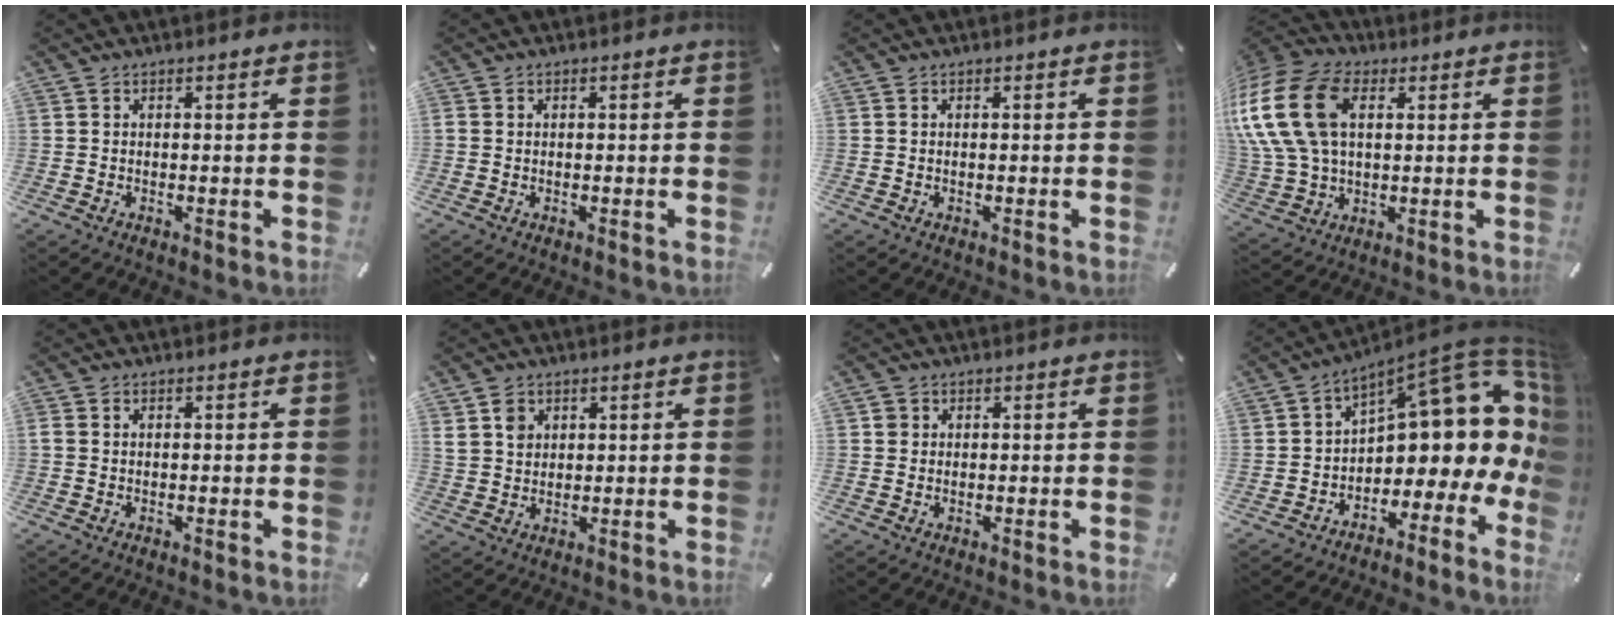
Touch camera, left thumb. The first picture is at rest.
{"total": 0.7, "force": [-0.1, 0.6, 0.4], "torque": [-0.007, 0.004, -0.003]}
{"total": 0.0}
{"total": 21.1, "force": [5.2, 14.7, 14.2], "torque": [-0.332, 0.000, 0.091]}
{"total": 0.9, "force": [-0.1, 0.7, 0.6], "torque": [-0.012, 0.003, -0.003]}
{"total": 4.3, "force": [1.8, 3.6, 1.5], "torque": [-0.028, 0.004, 0.034]}
{"total": 1.7, "force": [0.3, 1.6, 0.2], "torque": [0.003, 0.004, 0.001]}
{"total": 15.0, "force": [7.3, 7.5, 10.7], "torque": [-0.135, -0.069, 0.119]}